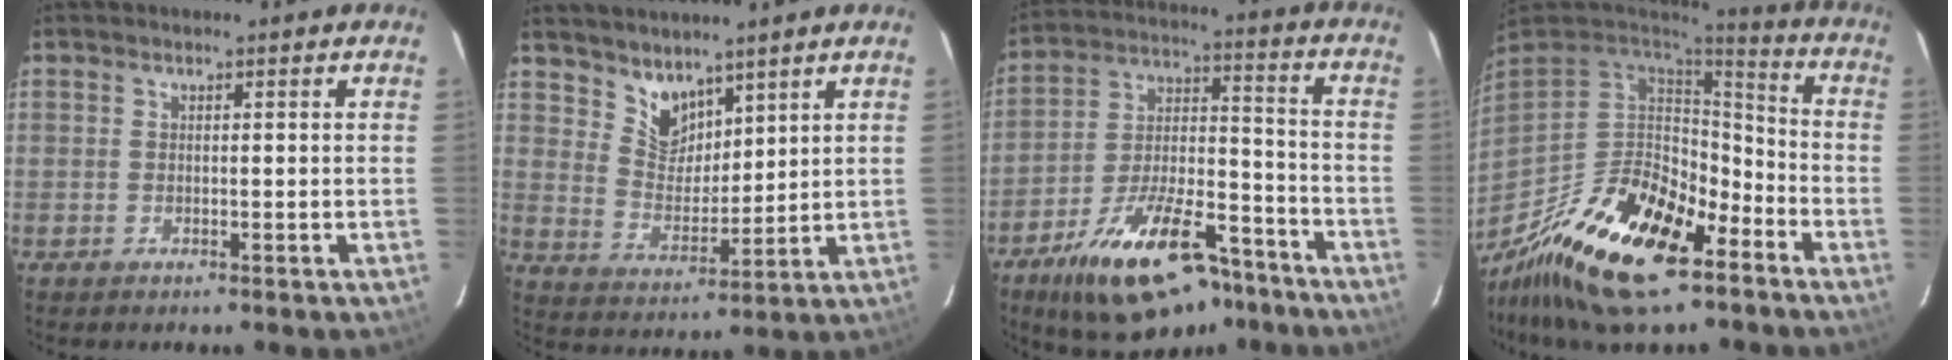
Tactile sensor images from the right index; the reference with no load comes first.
{"total": 7.1, "force": [5.6, 3.9, 2.0], "torque": [-0.025, 0.001, 0.114]}
{"total": 23.0, "force": [-15.5, 9.2, 14.3], "torque": [-0.249, 0.002, -0.238]}
{"total": 26.7, "force": [-15.8, 11.8, 18.0], "torque": [-0.364, -0.033, -0.264]}